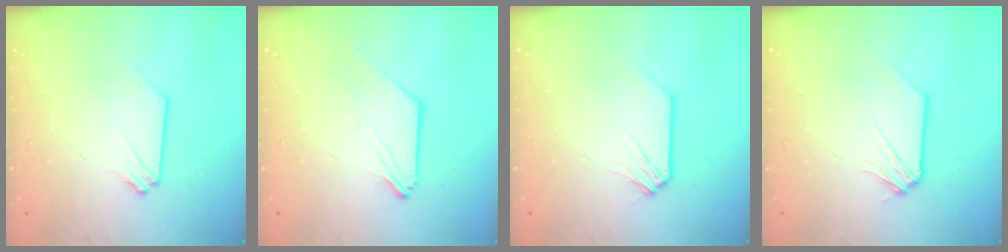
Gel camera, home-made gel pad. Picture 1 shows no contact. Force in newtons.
{"total": 1.1, "press": 1.0, "slide": 0.4}
{"total": 0.0}
{"total": 1.1, "press": 1.1, "slide": 0.2}